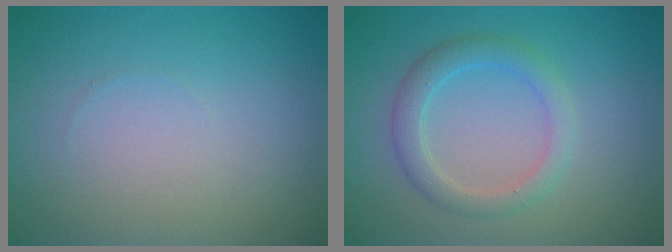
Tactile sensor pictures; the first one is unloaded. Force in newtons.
{"total": 2.7, "press": 2.7, "slide": 0.0}